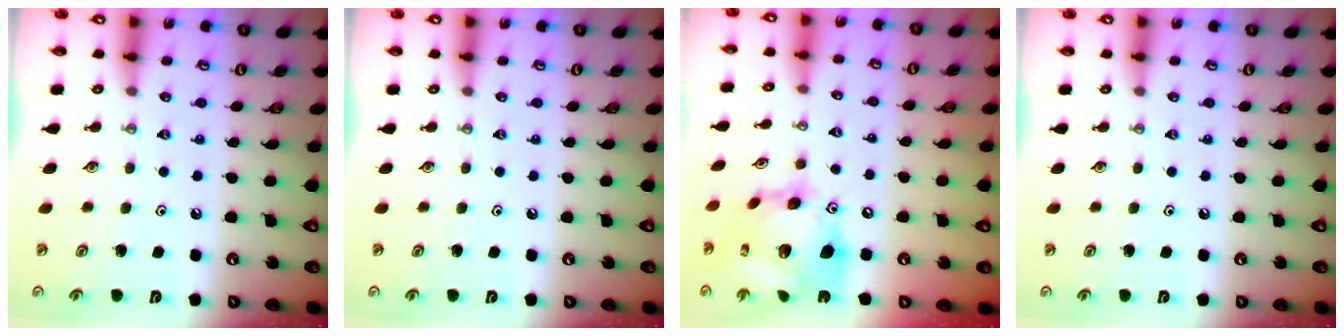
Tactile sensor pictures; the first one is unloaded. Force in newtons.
{"total": 0.0}
{"total": 19.2, "press": 19.1, "slide": 2.0}
{"total": 0.0}